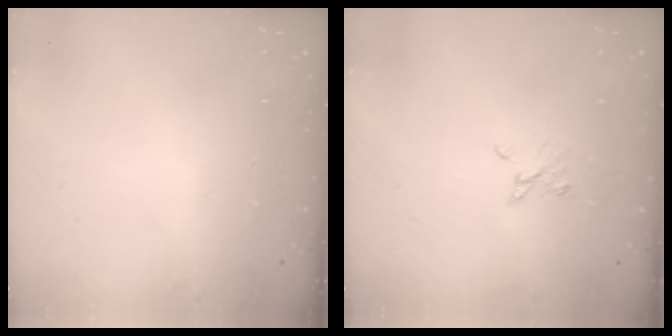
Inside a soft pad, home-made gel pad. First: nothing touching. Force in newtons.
{"total": 2.5, "press": 2.5, "slide": 0.3}